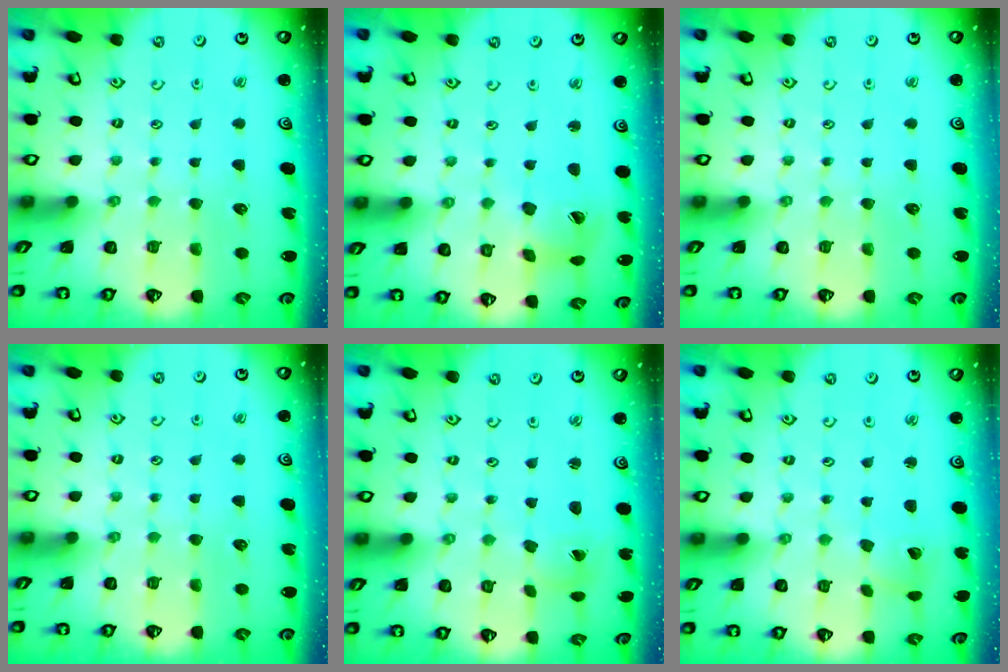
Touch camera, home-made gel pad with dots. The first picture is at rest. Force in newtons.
{"total": 6.4, "press": 6.3, "slide": 0.8}
{"total": 0.0}
{"total": 0.0}
{"total": 2.1, "press": 2.1, "slide": 0.2}
{"total": 1.9, "press": 1.9, "slide": 0.3}